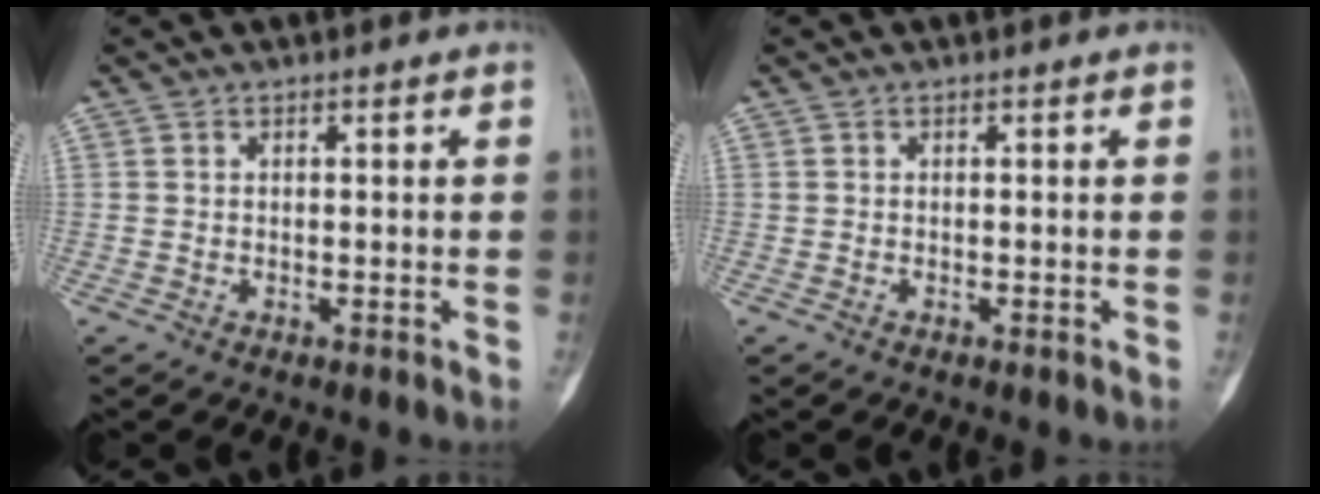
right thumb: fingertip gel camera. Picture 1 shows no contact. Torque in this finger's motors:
{"motor_torque": [-0.33, -0.19, 0.03, 0.14, 0.01]}